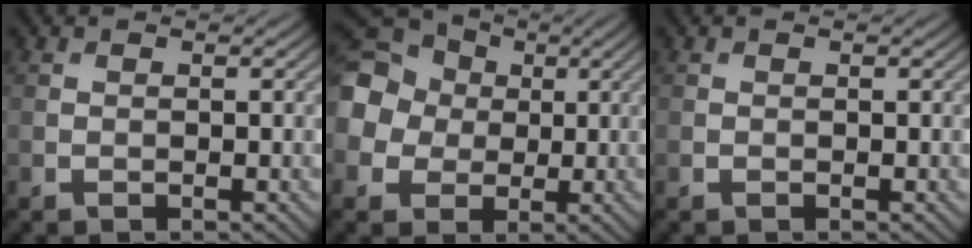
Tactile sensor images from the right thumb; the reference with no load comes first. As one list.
[{"total": 12.4, "force": [1.2, 11.1, 5.3], "torque": [-0.177, 0.022, -0.007]}, {"total": 0.0}]